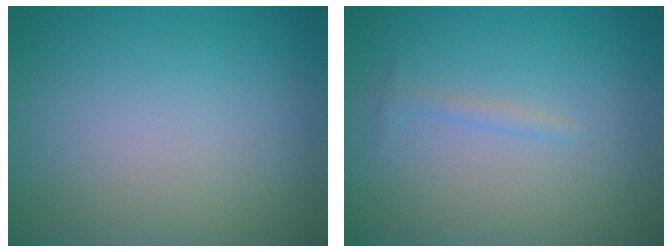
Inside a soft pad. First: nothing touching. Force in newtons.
{"total": 0.8, "press": 0.8, "slide": 0.0}